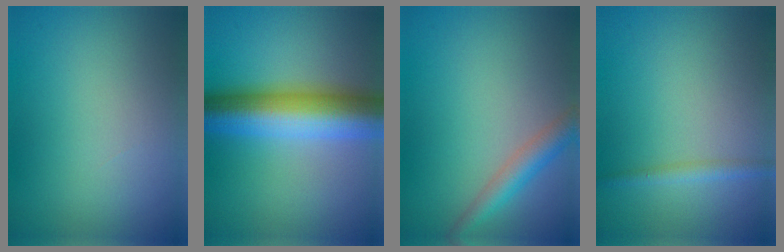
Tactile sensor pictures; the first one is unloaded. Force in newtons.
{"total": 10.1, "press": 10.1, "slide": 0.4}
{"total": 3.1, "press": 3.1, "slide": 0.2}
{"total": 1.4, "press": 1.4, "slide": 0.1}